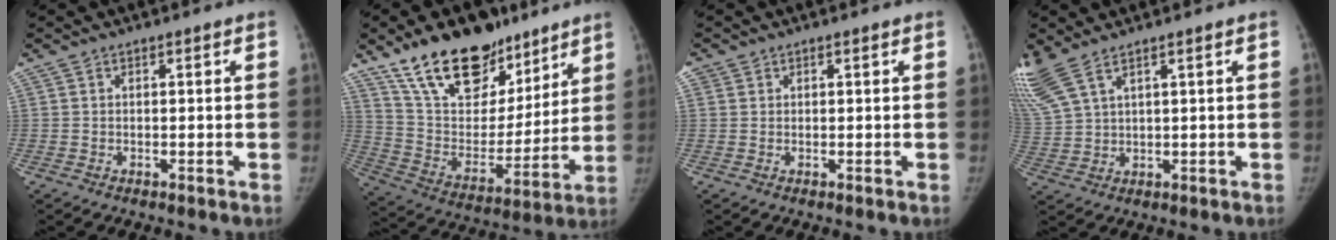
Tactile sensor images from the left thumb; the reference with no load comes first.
{"total": 24.4, "force": [16.6, 12.9, 12.5], "torque": [-0.171, -0.065, 0.287]}
{"total": 1.0, "force": [0.6, 0.8, 0.1], "torque": [0.010, -0.003, 0.007]}
{"total": 9.8, "force": [6.8, 3.4, 6.3], "torque": [-0.172, -0.014, 0.149]}